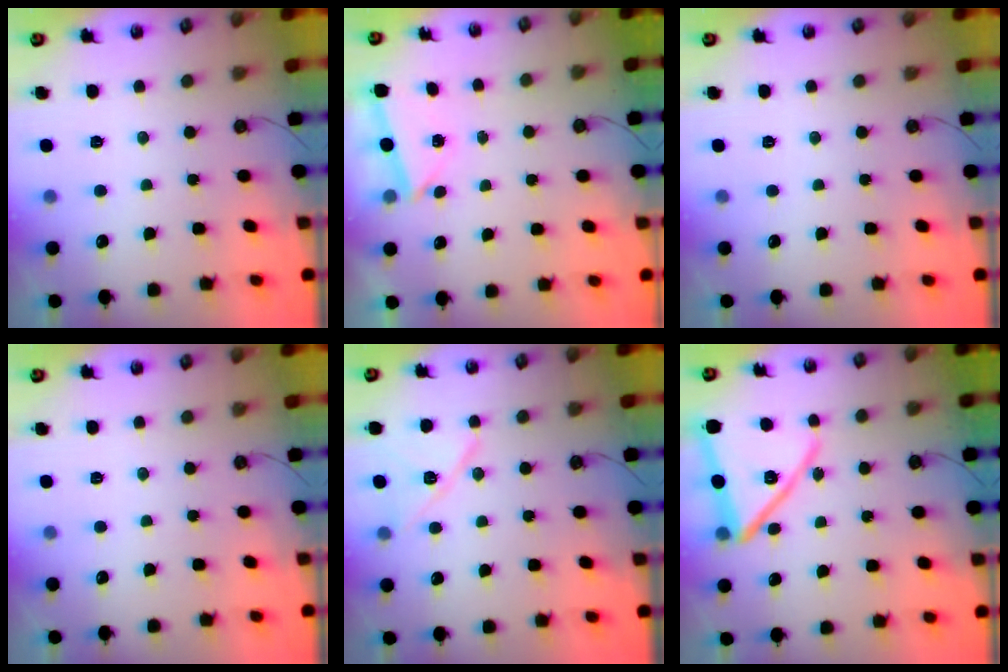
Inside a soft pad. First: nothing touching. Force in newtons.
{"total": 2.7, "press": 2.1, "slide": 1.8}
{"total": 0.0}
{"total": 0.0}
{"total": 12.0, "press": 11.9, "slide": 0.9}
{"total": 17.7, "press": 17.5, "slide": 2.6}